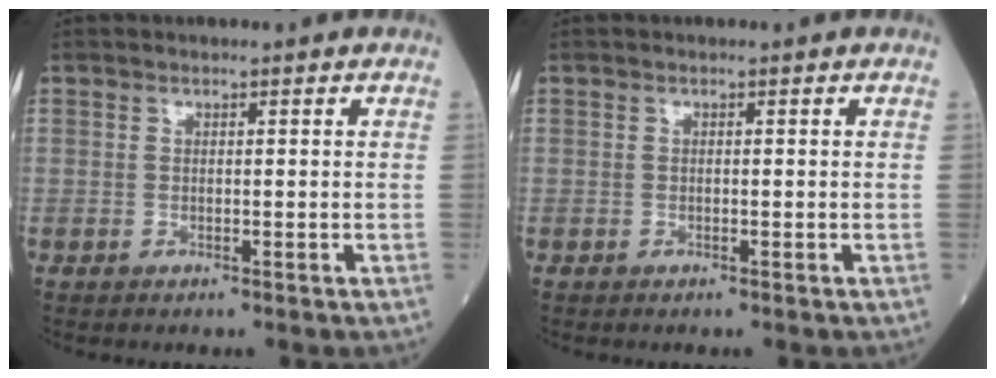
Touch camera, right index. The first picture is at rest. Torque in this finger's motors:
{"motor_torque": [0.01, 0.01, 0.00, -0.01]}